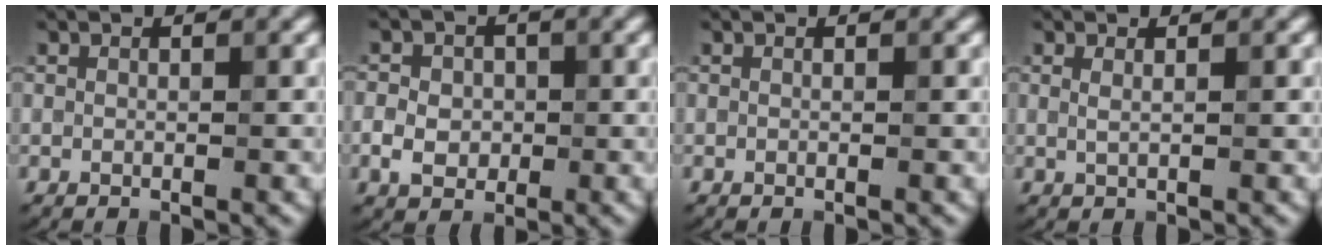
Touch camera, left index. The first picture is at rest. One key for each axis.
{"total": 3.1, "fx": -0.5, "fy": 2.6, "fz": 1.7, "tx": -0.028, "ty": -0.001, "tz": -0.012}
{"total": 0.0}
{"total": 0.9, "fx": 0.4, "fy": 0.4, "fz": 0.7, "tx": -0.010, "ty": -0.002, "tz": 0.005}